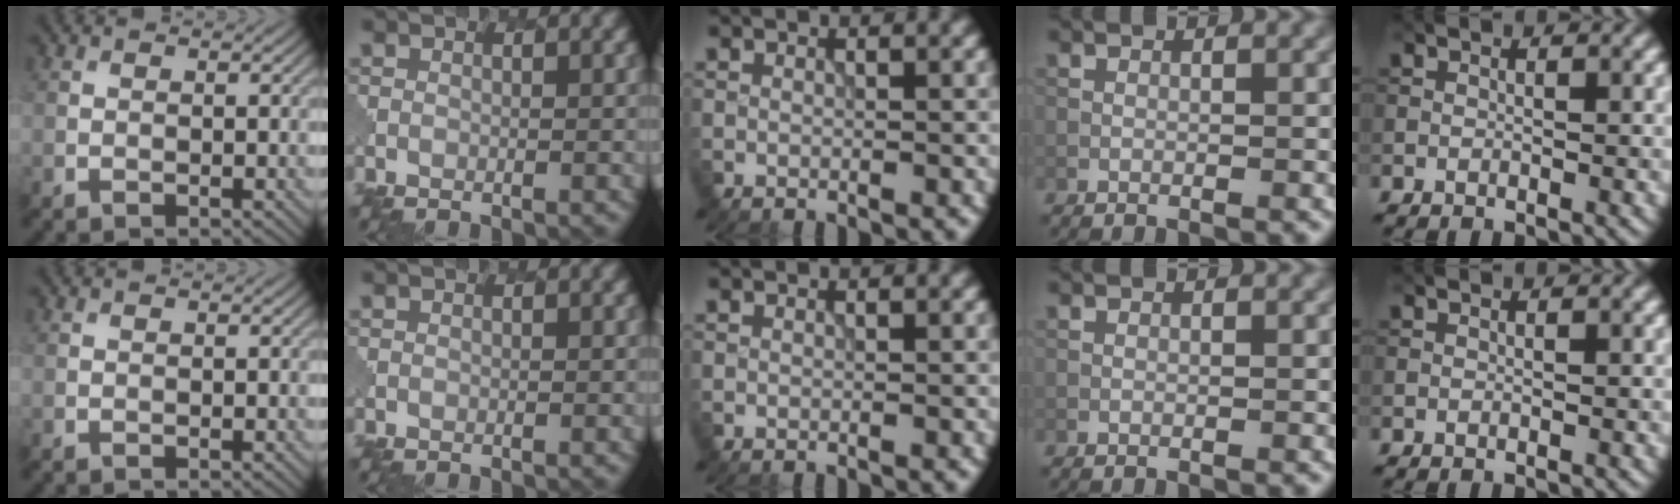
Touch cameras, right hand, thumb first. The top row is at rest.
{}